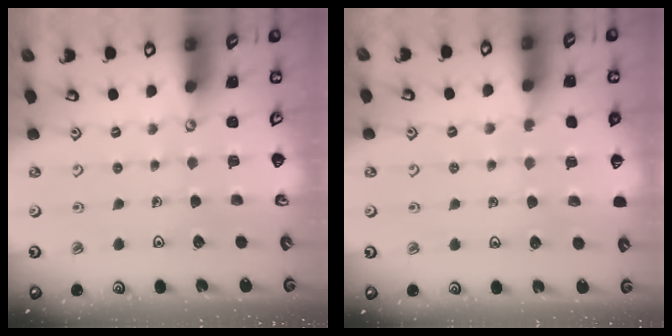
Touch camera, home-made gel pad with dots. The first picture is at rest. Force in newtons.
{"total": 5.1, "press": 4.9, "slide": 1.2}